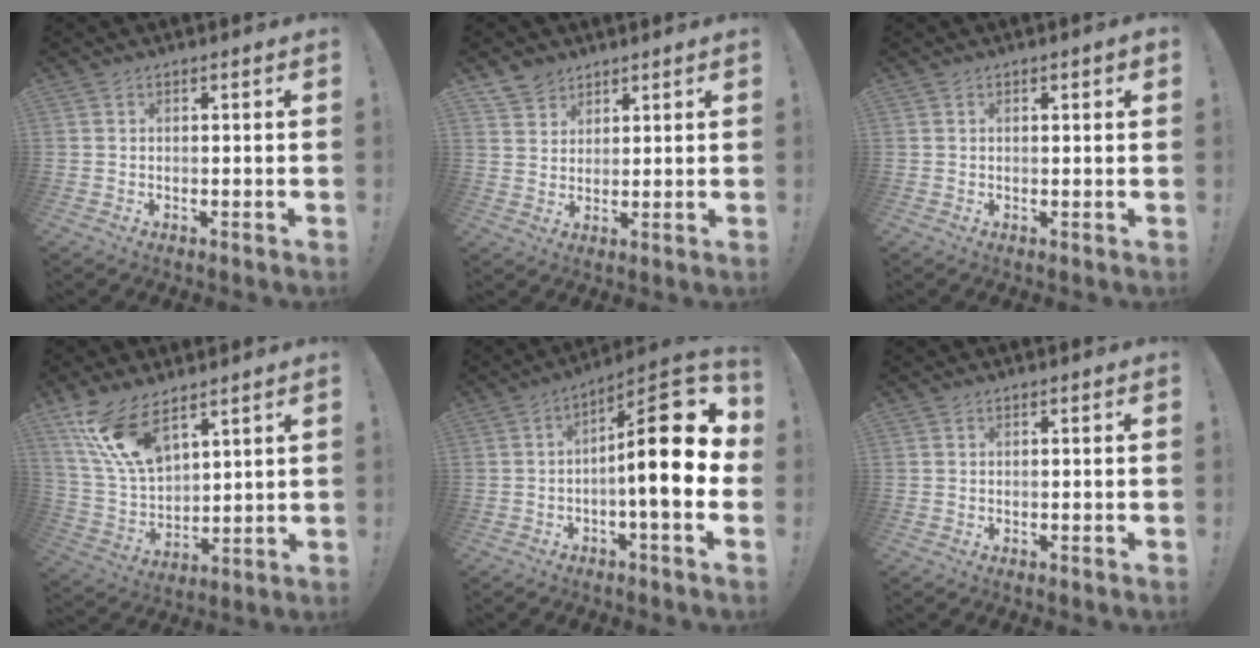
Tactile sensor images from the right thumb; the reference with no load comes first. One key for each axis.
{"total": 5.5, "fx": 4.4, "fy": 3.3, "fz": 0.4, "tx": -0.008, "ty": -0.029, "tz": 0.085}
{"total": 1.0, "fx": 0.6, "fy": 0.3, "fz": 0.7, "tx": -0.010, "ty": 0.000, "tz": 0.009}
{"total": 15.1, "fx": 10.0, "fy": 6.9, "fz": 9.1, "tx": -0.206, "ty": -0.055, "tz": 0.190}
{"total": 19.0, "fx": 1.2, "fy": 4.9, "fz": 18.4, "tx": -0.272, "ty": -0.004, "tz": 0.017}
{"total": 0.0}